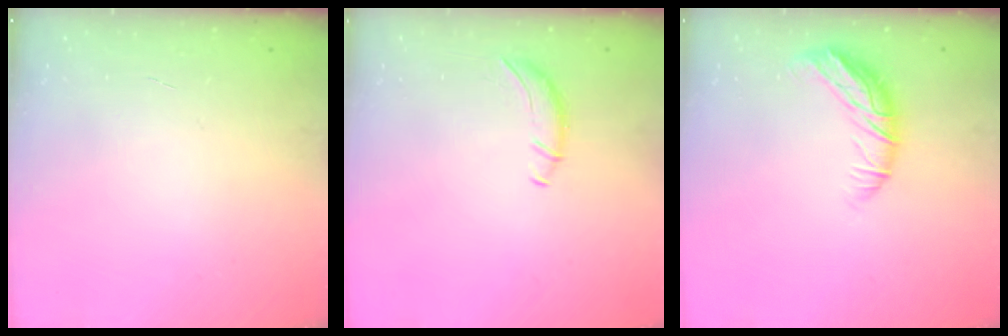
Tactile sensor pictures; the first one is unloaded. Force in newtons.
{"total": 0.0}
{"total": 10.4, "press": 10.3, "slide": 0.6}